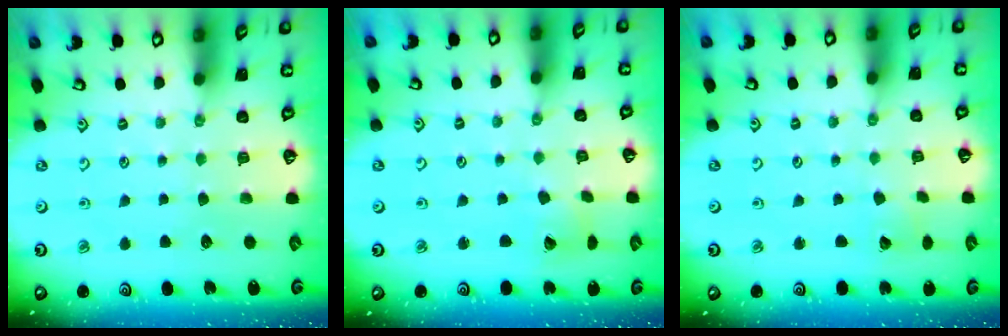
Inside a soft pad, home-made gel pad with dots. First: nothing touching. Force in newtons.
{"total": 4.9, "press": 4.9, "slide": 0.4}
{"total": 2.8, "press": 2.8, "slide": 0.4}